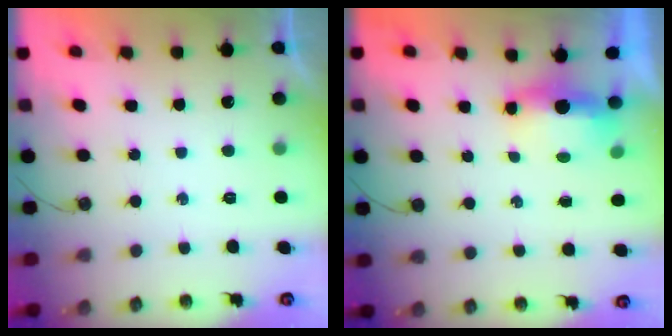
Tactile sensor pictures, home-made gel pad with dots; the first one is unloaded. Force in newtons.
{"total": 7.7, "press": 5.5, "slide": 5.4}